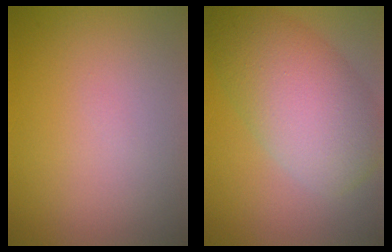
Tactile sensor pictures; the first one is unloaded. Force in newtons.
{"total": 9.2, "press": 9.2, "slide": 0.4}